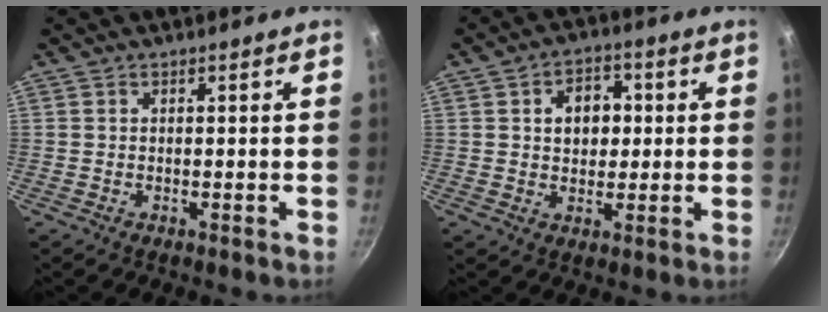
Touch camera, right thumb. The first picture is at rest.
{"total": 7.4, "force": [1.3, 5.6, 4.7], "torque": [-0.043, 0.007, 0.015]}